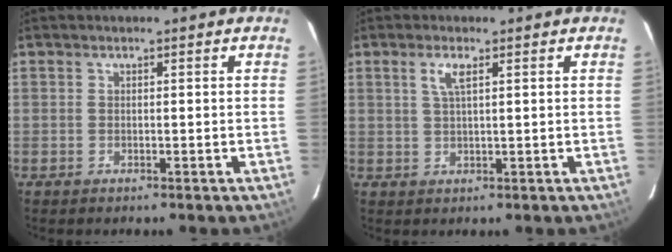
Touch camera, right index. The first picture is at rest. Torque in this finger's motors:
{"motor_torque": [0.29, 0.09, 0.17, 0.04]}